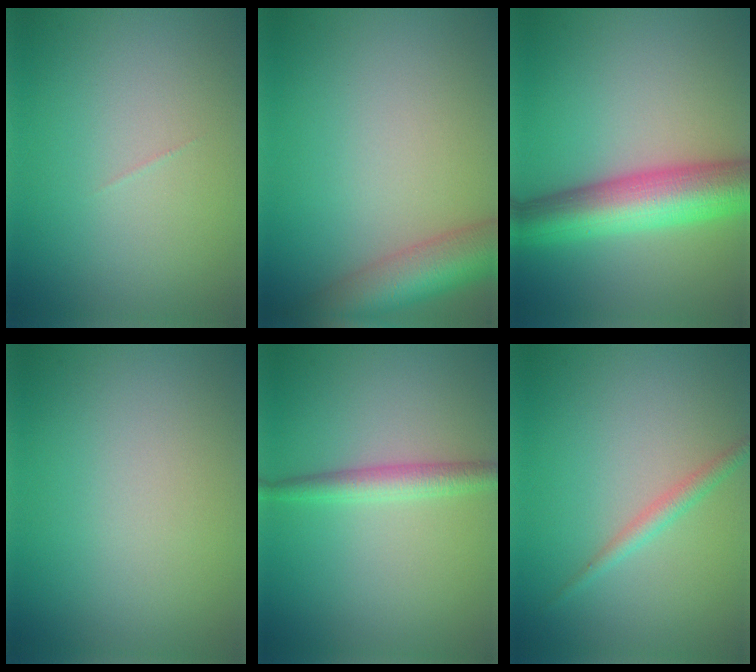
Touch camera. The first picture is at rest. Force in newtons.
{"total": 6.7, "press": 6.7, "slide": 0.3}
{"total": 8.5, "press": 8.5, "slide": 0.2}
{"total": 0.0}
{"total": 2.4, "press": 2.4, "slide": 0.0}
{"total": 1.5, "press": 1.5, "slide": 0.1}